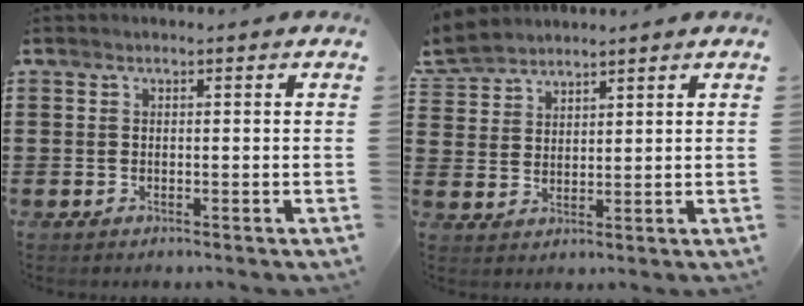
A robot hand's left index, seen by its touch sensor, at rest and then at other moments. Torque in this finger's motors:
{"motor_torque": [0.78, -0.94, 0.10, 0.03]}